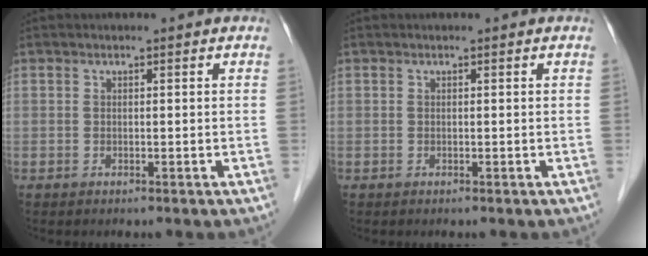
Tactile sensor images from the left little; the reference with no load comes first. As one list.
[{"total": 0.0}]